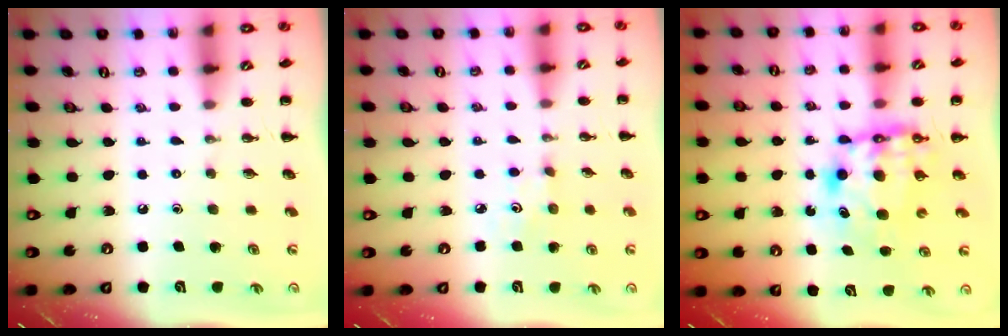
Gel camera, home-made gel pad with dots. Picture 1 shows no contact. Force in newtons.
{"total": 2.8, "press": 2.7, "slide": 0.7}
{"total": 7.4, "press": 7.2, "slide": 1.8}